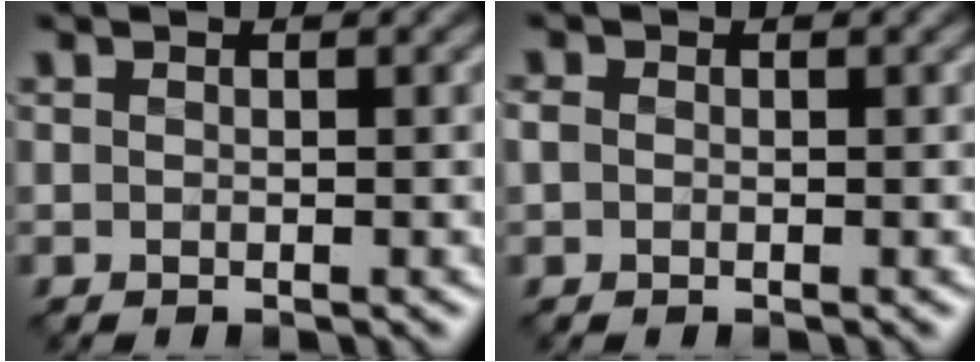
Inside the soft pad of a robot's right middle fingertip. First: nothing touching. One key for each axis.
{"total": 0.6, "fx": -0.1, "fy": 0.5, "fz": 0.2, "tx": -0.004, "ty": 0.003, "tz": -0.003}